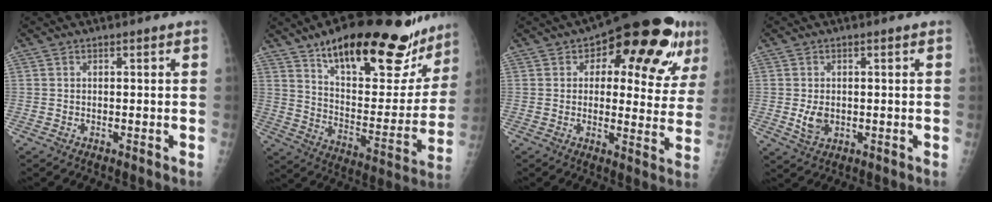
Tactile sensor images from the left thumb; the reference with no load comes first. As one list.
[{"total": 29.8, "force": [20.7, 10.6, 18.6], "torque": [-0.229, -0.073, 0.306]}, {"total": 20.1, "force": [8.9, 9.1, 15.5], "torque": [-0.163, -0.003, 0.117]}, {"total": 3.6, "force": [-0.3, 2.5, 2.6], "torque": [-0.043, -0.005, 0.002]}]